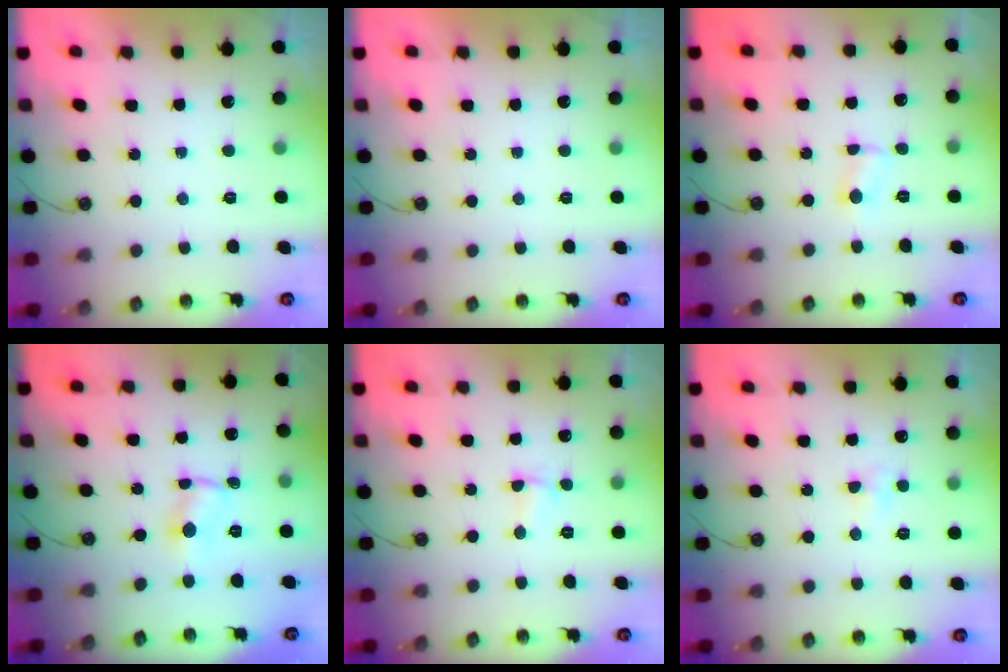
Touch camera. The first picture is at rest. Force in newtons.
{"total": 0.0}
{"total": 4.6, "press": 3.2, "slide": 3.4}
{"total": 1.3, "press": 1.3, "slide": 0.2}
{"total": 2.2, "press": 2.1, "slide": 0.5}
{"total": 3.9, "press": 3.8, "slide": 0.6}